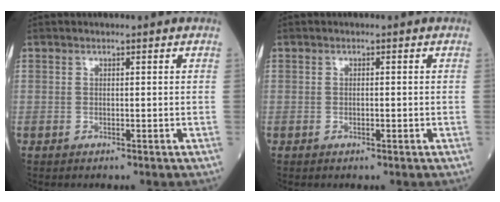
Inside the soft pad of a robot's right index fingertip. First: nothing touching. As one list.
[{"total": 1.1, "force": [-0.2, 0.6, 0.9], "torque": [-0.029, 0.001, -0.003]}]